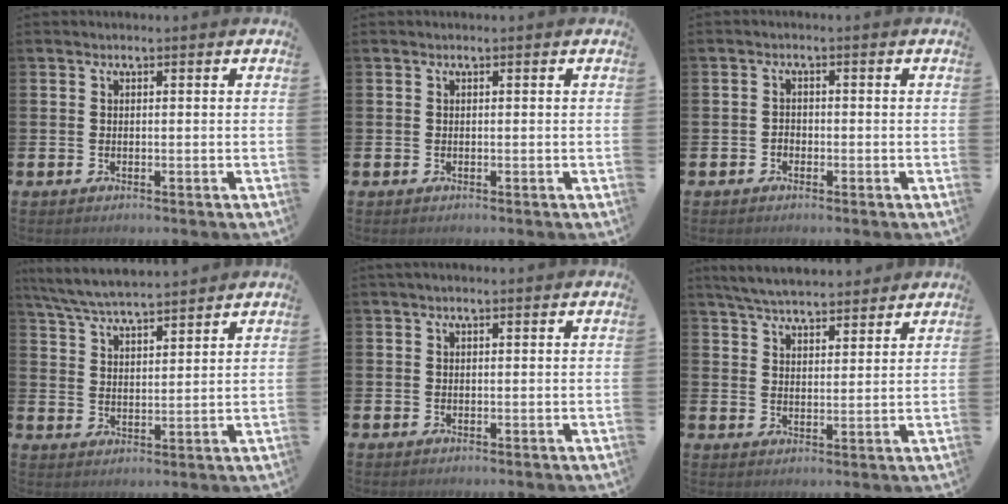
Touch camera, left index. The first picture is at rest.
{"total": 0.0}
{"total": 1.2, "force": [-0.8, 0.9, 0.2], "torque": [-0.002, 0.001, -0.018]}
{"total": 6.1, "force": [6.0, 0.5, 1.3], "torque": [-0.046, -0.031, 0.107]}
{"total": 0.8, "force": [0.5, 0.1, 0.6], "torque": [-0.004, -0.001, 0.007]}
{"total": 5.7, "force": [5.5, 0.8, 1.0], "torque": [-0.031, -0.026, 0.099]}